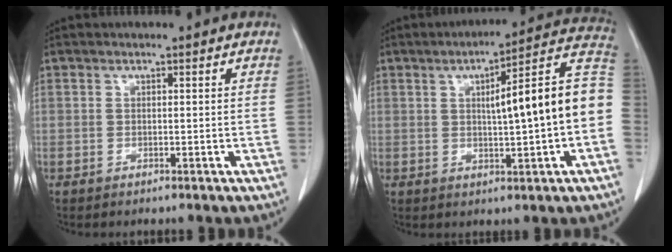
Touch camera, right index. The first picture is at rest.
{"total": 15.6, "force": [0.3, 1.0, 15.5], "torque": [-0.203, 0.036, 0.001]}